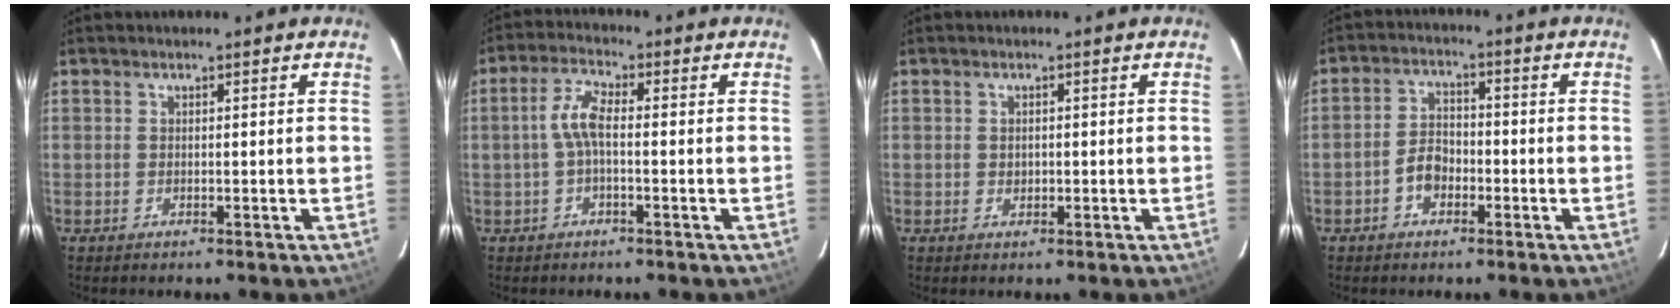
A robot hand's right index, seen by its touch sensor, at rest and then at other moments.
{"total": 4.5, "force": [-0.8, 1.3, 4.2], "torque": [-0.094, 0.015, -0.019]}
{"total": 0.9, "force": [0.0, 0.9, 0.3], "torque": [-0.003, 0.002, 0.001]}
{"total": 4.7, "force": [-2.2, 3.2, 2.7], "torque": [-0.055, 0.013, -0.038]}